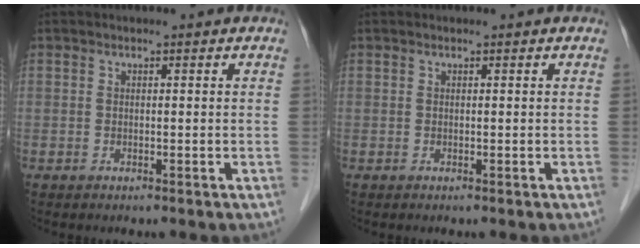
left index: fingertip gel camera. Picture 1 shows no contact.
{"total": 0.0}